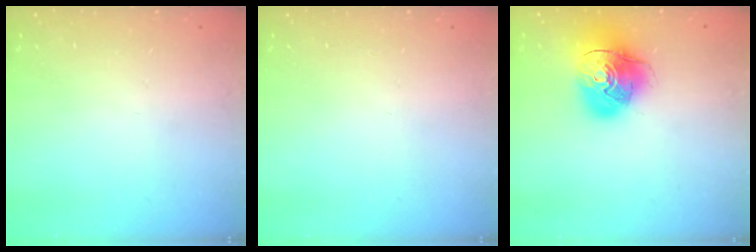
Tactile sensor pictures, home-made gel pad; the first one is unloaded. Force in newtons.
{"total": 0.0}
{"total": 13.7, "press": 13.6, "slide": 1.7}